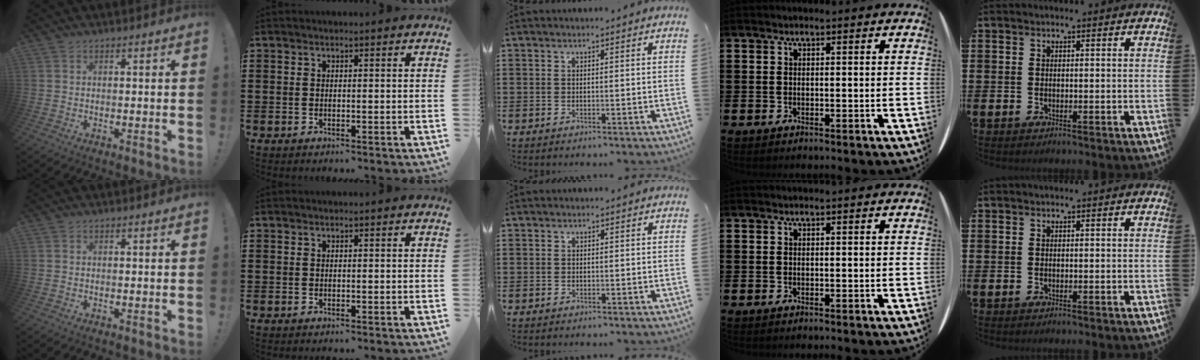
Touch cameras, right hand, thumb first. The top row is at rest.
{}